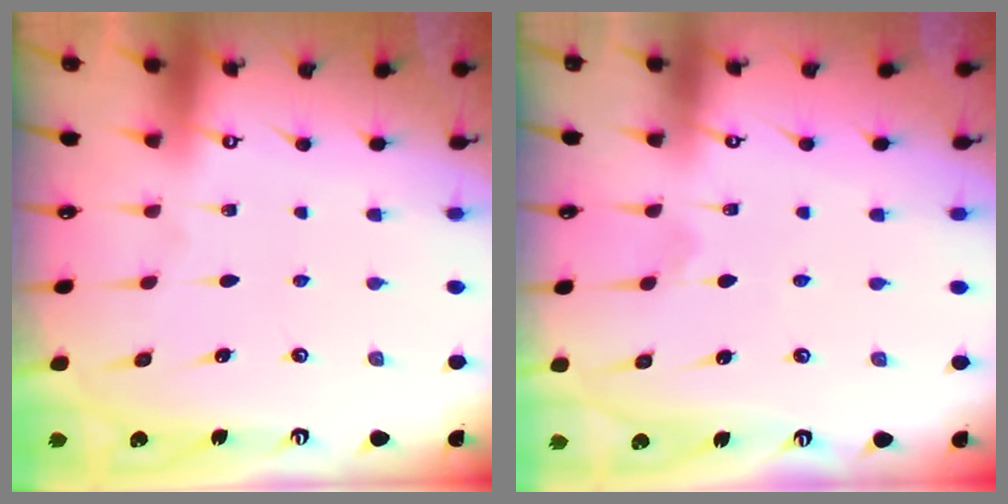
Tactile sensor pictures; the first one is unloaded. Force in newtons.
{"total": 1.2, "press": 1.2, "slide": 0.2}